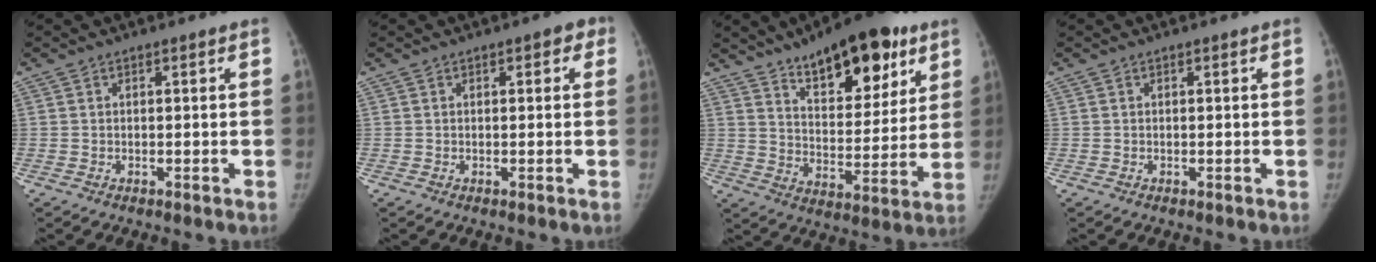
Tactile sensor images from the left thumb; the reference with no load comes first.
{"total": 2.5, "force": [0.9, 1.3, 1.9], "torque": [-0.008, 0.003, 0.005]}
{"total": 19.9, "force": [12.2, 8.5, 13.2], "torque": [-0.148, -0.056, 0.193]}
{"total": 0.0}